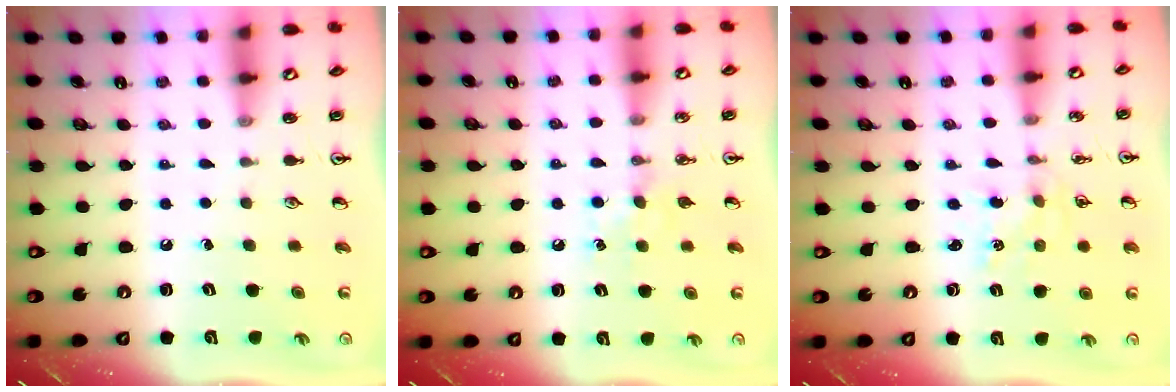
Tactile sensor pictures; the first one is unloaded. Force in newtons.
{"total": 5.1, "press": 5.0, "slide": 0.7}
{"total": 1.5, "press": 1.5, "slide": 0.2}